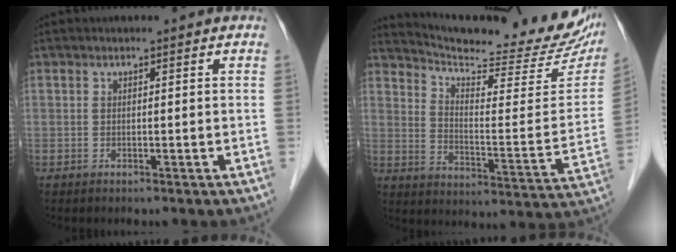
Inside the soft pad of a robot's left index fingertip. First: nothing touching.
{"total": 22.6, "force": [21.0, 2.5, 8.0], "torque": [-0.122, -0.071, 0.276]}